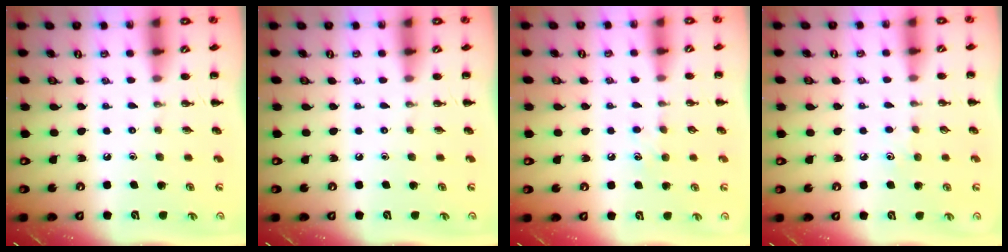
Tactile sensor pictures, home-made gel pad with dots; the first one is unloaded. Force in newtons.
{"total": 0.0}
{"total": 4.8, "press": 4.6, "slide": 1.6}
{"total": 3.8, "press": 3.6, "slide": 1.2}